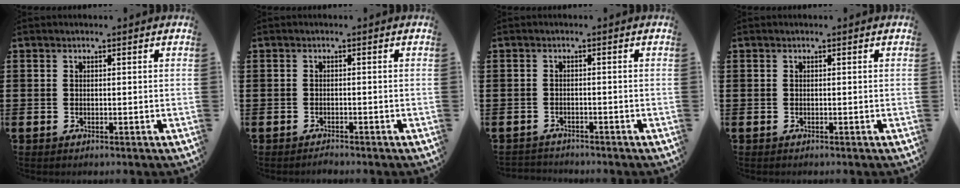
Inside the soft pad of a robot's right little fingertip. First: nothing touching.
{"total": 0.7, "force": [-0.7, 0.1, 0.1], "torque": [0.003, -0.006, -0.016]}
{"total": 1.3, "force": [-1.2, 0.1, -0.2], "torque": [0.000, 0.003, -0.028]}
{"total": 0.0}